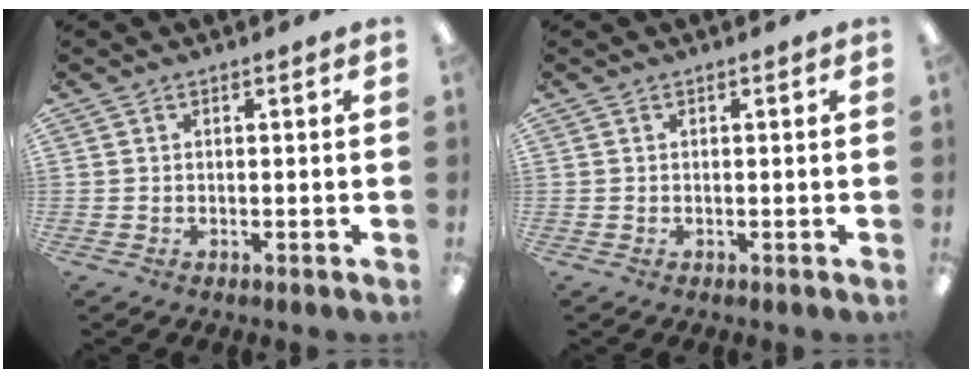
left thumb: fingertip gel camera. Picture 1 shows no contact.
{"total": 0.0}